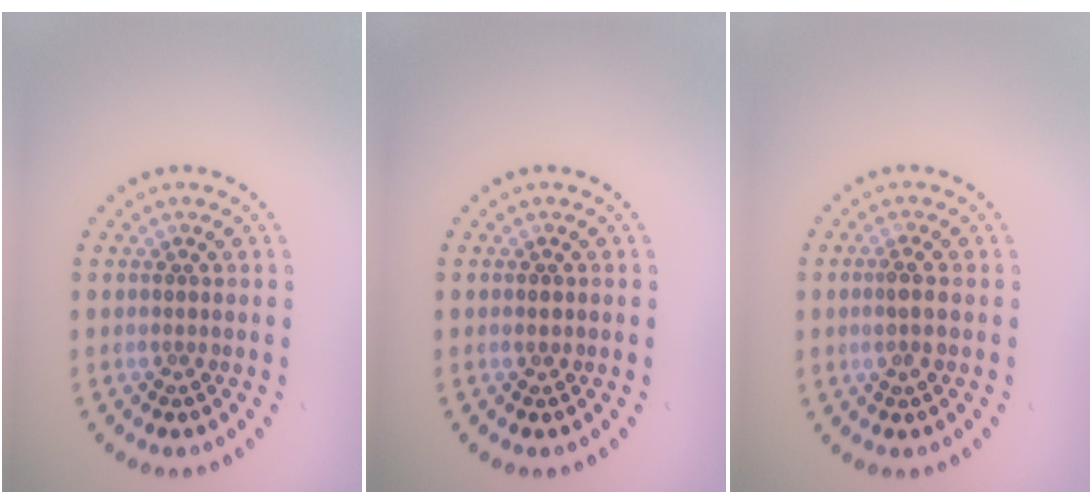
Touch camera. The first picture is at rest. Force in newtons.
{"total": 0.9, "press": 0.9, "slide": 0.1}
{"total": 1.7, "press": 1.6, "slide": 0.7}